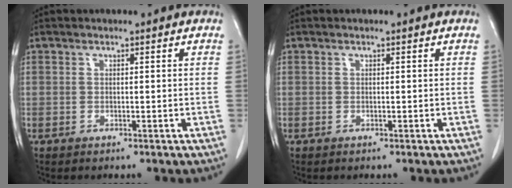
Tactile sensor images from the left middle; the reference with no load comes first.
{"total": 0.0}